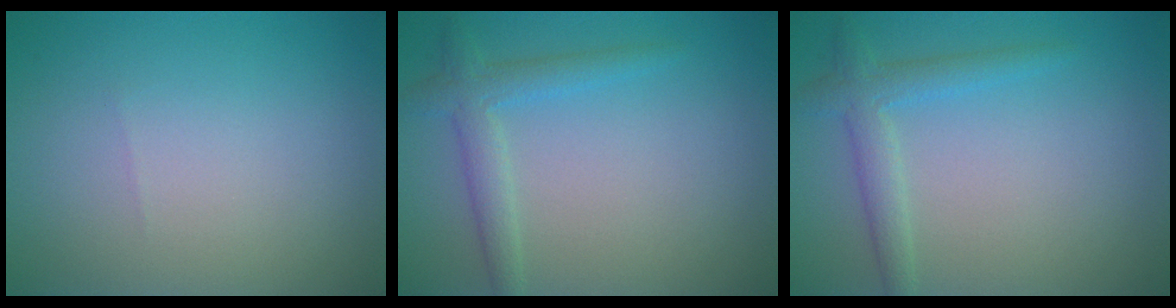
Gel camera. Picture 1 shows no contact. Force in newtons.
{"total": 2.6, "press": 2.6, "slide": 0.1}
{"total": 2.6, "press": 2.6, "slide": 0.1}